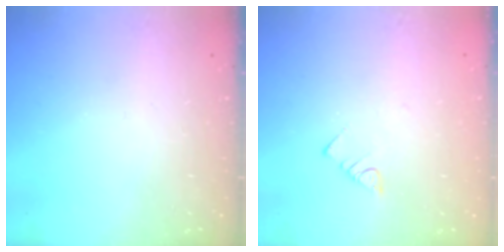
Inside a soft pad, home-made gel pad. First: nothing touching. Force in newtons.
{"total": 2.8, "press": 2.7, "slide": 0.4}